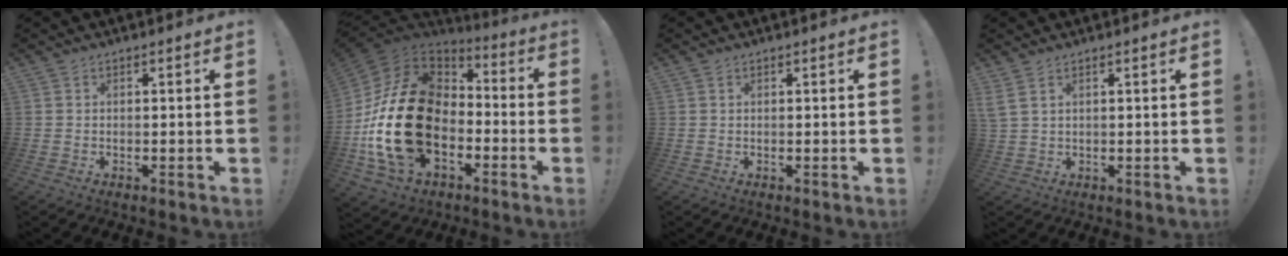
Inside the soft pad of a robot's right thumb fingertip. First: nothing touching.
{"total": 28.1, "force": [-3.9, 18.5, 20.8], "torque": [-0.415, 0.026, -0.045]}
{"total": 0.0}
{"total": 3.1, "force": [1.7, 0.7, 2.5], "torque": [-0.048, -0.005, 0.035]}